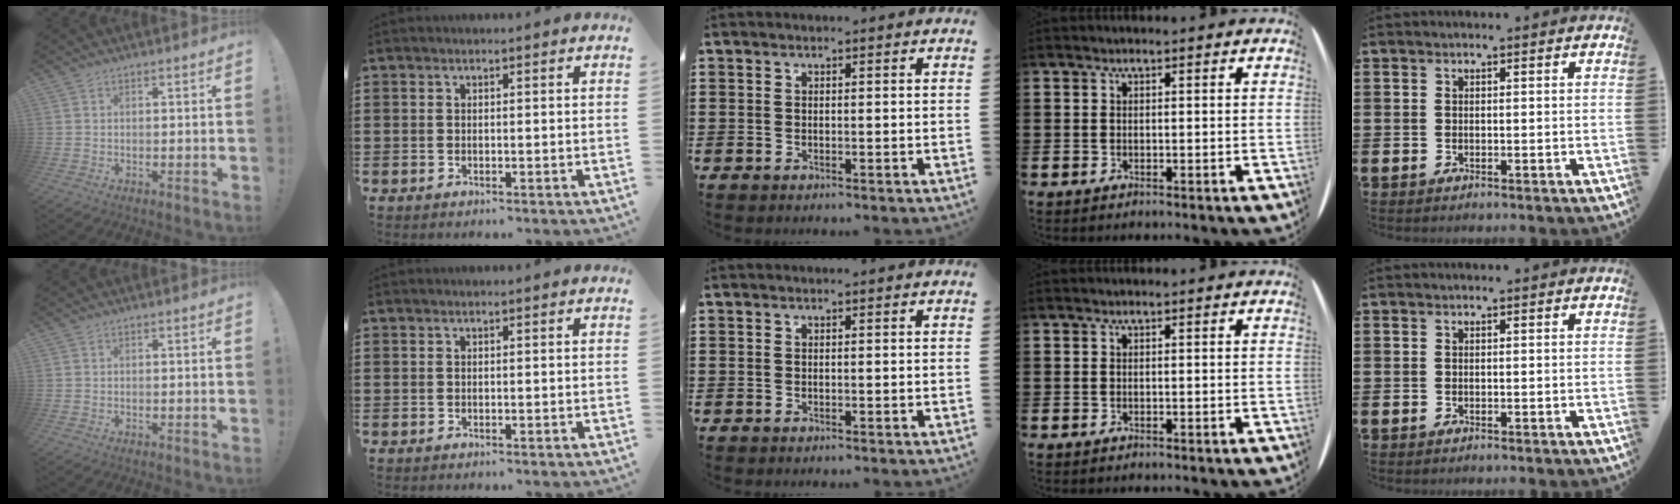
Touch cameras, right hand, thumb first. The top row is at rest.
{}